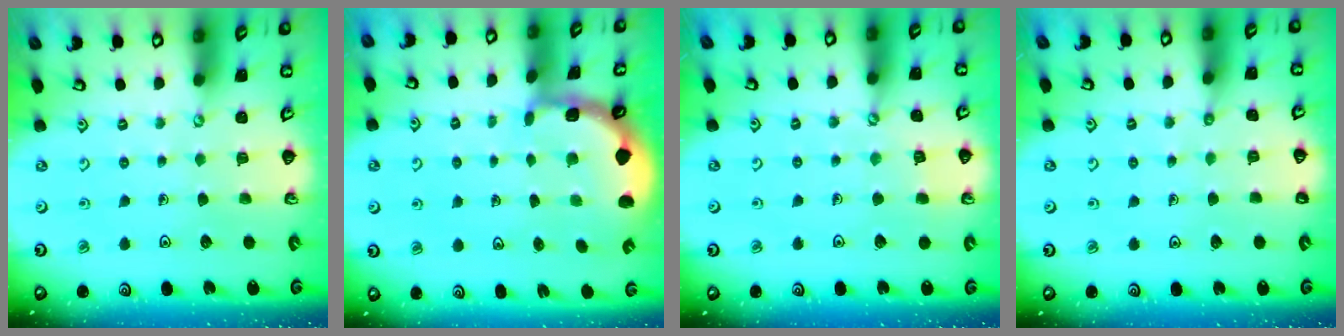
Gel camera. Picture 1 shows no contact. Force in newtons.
{"total": 2.1, "press": 2.1, "slide": 0.4}
{"total": 4.8, "press": 4.8, "slide": 0.5}
{"total": 2.5, "press": 2.5, "slide": 0.4}